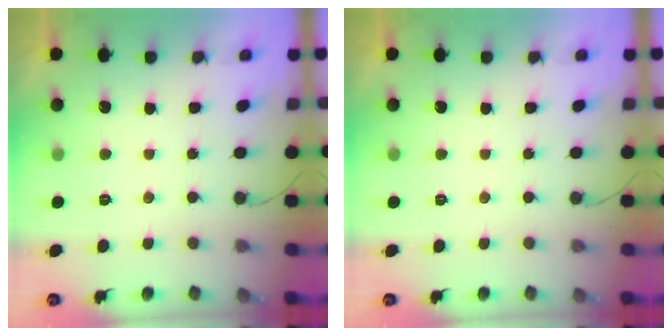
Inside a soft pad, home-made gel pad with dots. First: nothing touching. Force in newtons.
{"total": 0.0}